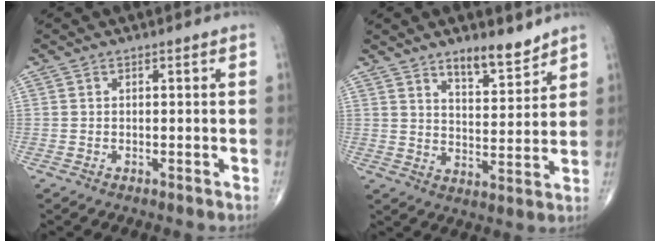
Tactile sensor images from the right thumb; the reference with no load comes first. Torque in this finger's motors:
{"motor_torque": [-0.22, 0.09, 0.06, 0.14, 0.04]}